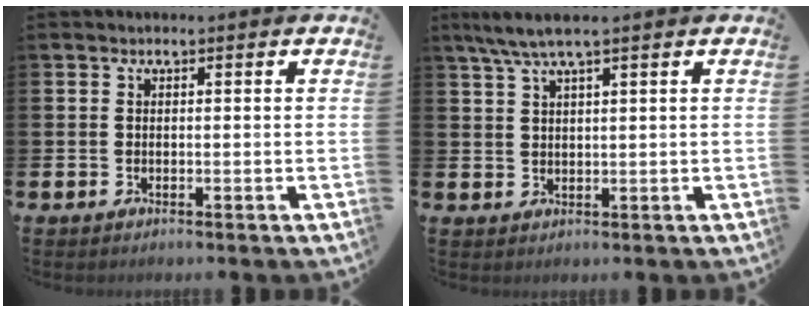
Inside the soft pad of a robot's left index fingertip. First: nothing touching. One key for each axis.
{"total": 4.5, "fx": 3.3, "fy": 0.4, "fz": 3.0, "tx": -0.070, "ty": 0.002, "tz": 0.060}